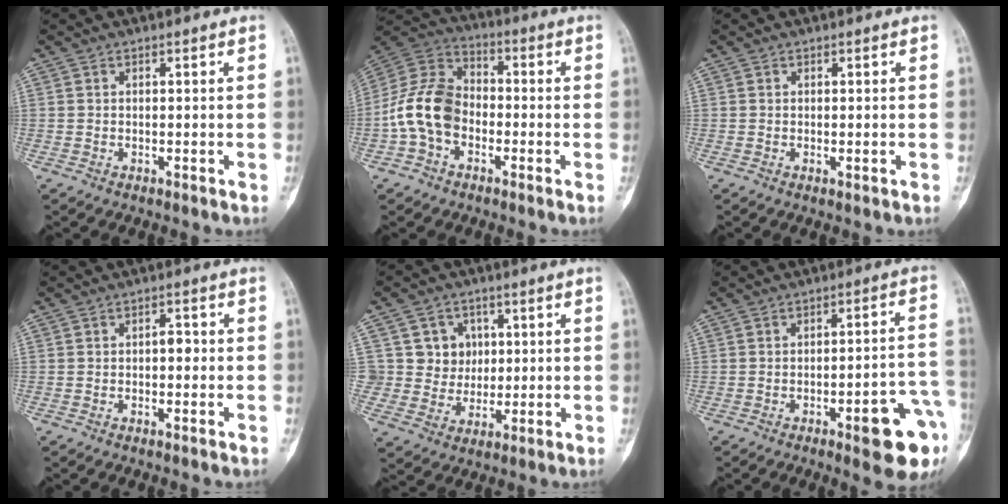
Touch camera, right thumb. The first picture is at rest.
{"total": 12.7, "force": [-3.1, 9.0, 8.3], "torque": [-0.157, 0.039, -0.072]}
{"total": 0.8, "force": [-0.1, 0.3, 0.7], "torque": [-0.015, -0.004, 0.000]}
{"total": 2.4, "force": [-0.1, 1.2, 2.0], "torque": [-0.020, 0.008, -0.006]}
{"total": 8.1, "force": [2.1, 7.8, 1.3], "torque": [0.025, 0.002, 0.036]}
{"total": 13.5, "force": [-5.9, 3.2, 11.7], "torque": [-0.114, 0.035, -0.065]}